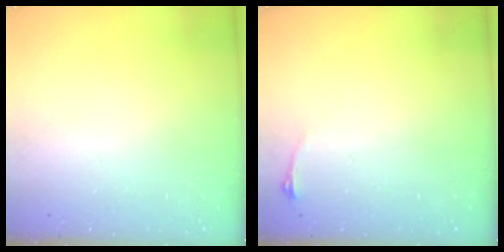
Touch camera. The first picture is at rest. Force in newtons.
{"total": 2.9, "press": 2.6, "slide": 1.5}